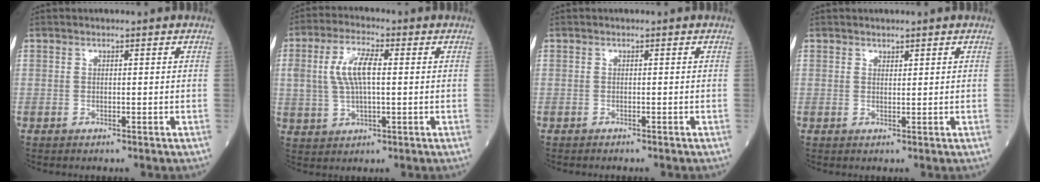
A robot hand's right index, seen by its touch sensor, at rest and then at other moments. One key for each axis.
{"total": 7.8, "fx": 1.2, "fy": 2.8, "fz": 7.2, "tx": -0.155, "ty": 0.011, "tz": 0.026}
{"total": 1.2, "fx": -1.1, "fy": 0.1, "fz": 0.4, "tx": -0.005, "ty": 0.000, "tz": -0.015}
{"total": 0.8, "fx": 0.7, "fy": 0.3, "fz": 0.1, "tx": -0.002, "ty": -0.004, "tz": 0.012}